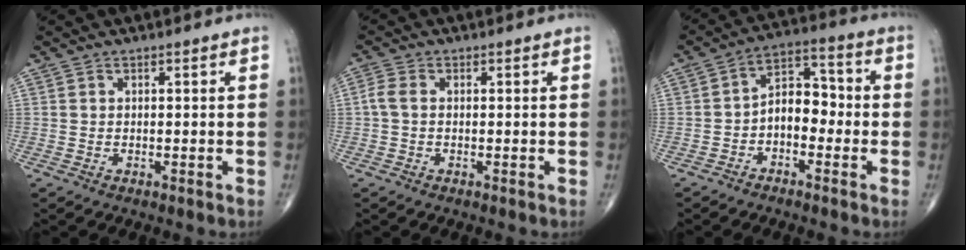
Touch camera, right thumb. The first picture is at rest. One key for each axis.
{"total": 2.5, "fx": 0.0, "fy": 1.6, "fz": 2.0, "tx": -0.047, "ty": 0.005, "tz": -0.006}
{"total": 7.9, "fx": -1.9, "fy": 5.1, "fz": 5.8, "tx": -0.069, "ty": 0.037, "tz": -0.046}